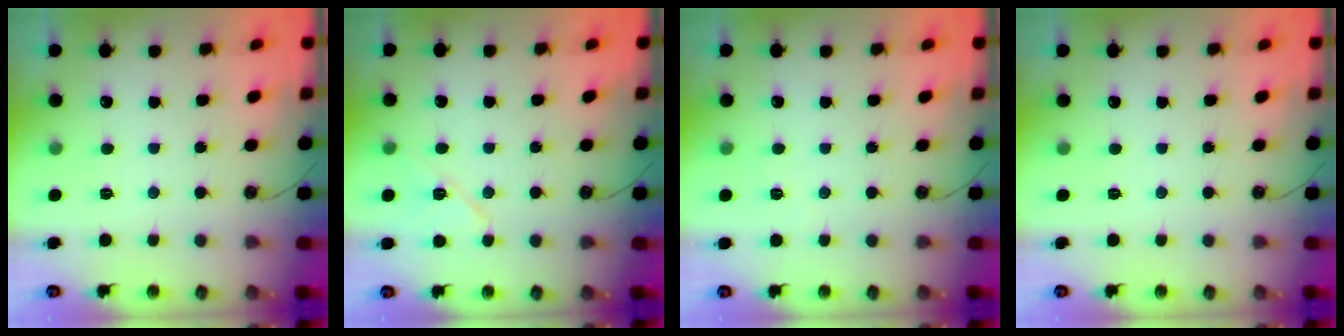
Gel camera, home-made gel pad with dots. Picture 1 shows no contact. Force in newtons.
{"total": 8.2, "press": 6.9, "slide": 4.4}
{"total": 2.8, "press": 2.5, "slide": 1.1}
{"total": 0.0}